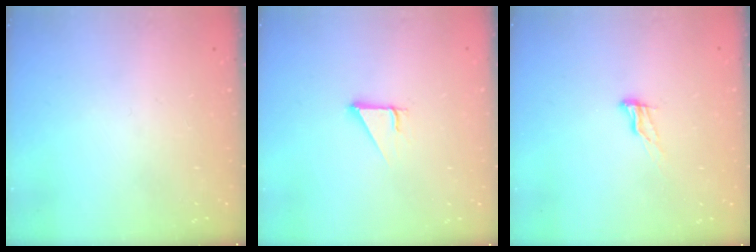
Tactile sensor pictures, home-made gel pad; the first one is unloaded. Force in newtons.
{"total": 2.7, "press": 2.7, "slide": 0.3}
{"total": 5.9, "press": 5.9, "slide": 0.5}